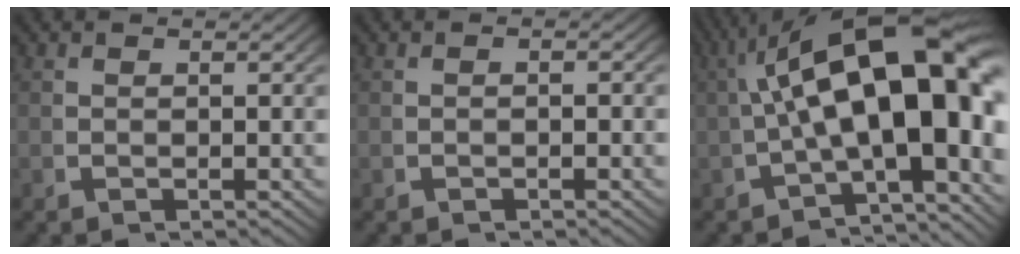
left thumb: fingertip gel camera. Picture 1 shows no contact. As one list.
[{"total": 0.6, "force": [-0.5, 0.2, 0.3], "torque": [-0.004, 0.002, -0.010]}, {"total": 19.0, "force": [-0.1, 9.3, 16.6], "torque": [-0.252, -0.039, 0.022]}]